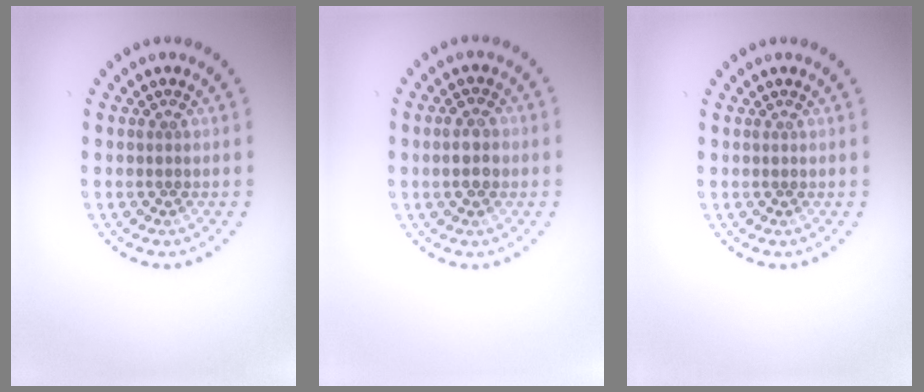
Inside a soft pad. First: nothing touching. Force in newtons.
{"total": 2.1, "press": 2.1, "slide": 0.2}
{"total": 0.0}